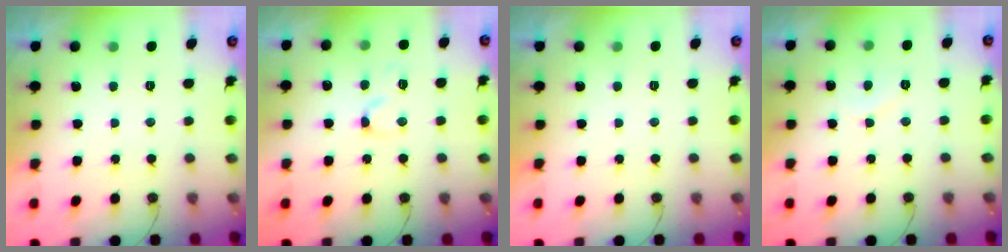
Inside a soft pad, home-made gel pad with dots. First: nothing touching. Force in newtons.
{"total": 3.9, "press": 3.9, "slide": 0.4}
{"total": 1.8, "press": 1.8, "slide": 0.0}
{"total": 4.0, "press": 4.0, "slide": 0.4}